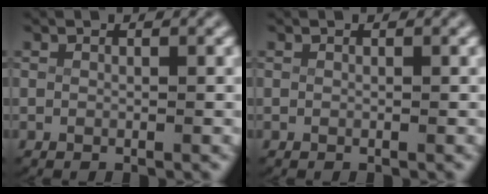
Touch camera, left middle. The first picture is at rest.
{"total": 0.0}